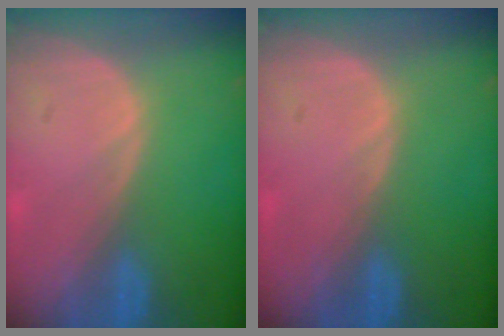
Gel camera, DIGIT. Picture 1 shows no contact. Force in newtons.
{"total": 0.0}